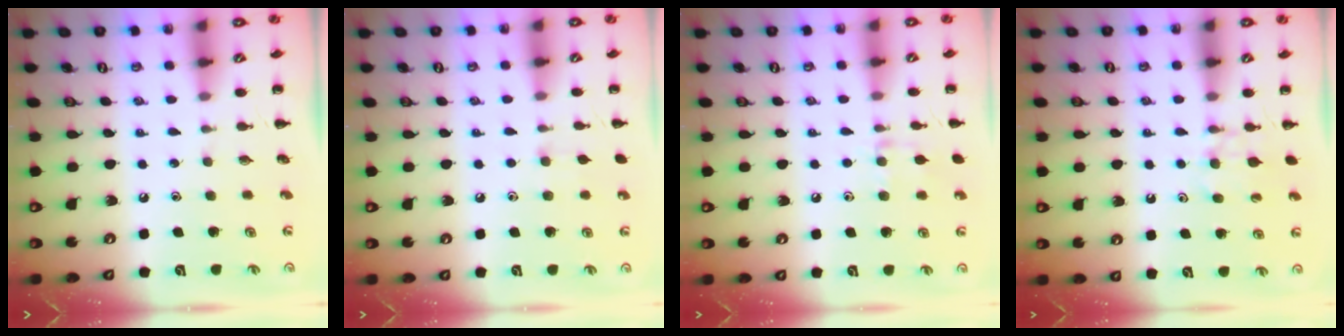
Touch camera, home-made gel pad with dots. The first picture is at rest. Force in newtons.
{"total": 4.3, "press": 3.9, "slide": 1.7}
{"total": 7.8, "press": 7.5, "slide": 2.2}
{"total": 8.9, "press": 8.7, "slide": 1.7}